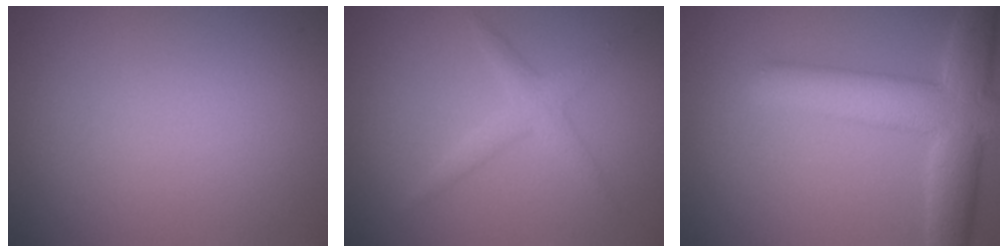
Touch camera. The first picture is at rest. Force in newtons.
{"total": 2.1, "press": 2.1, "slide": 0.1}
{"total": 7.5, "press": 7.5, "slide": 0.6}